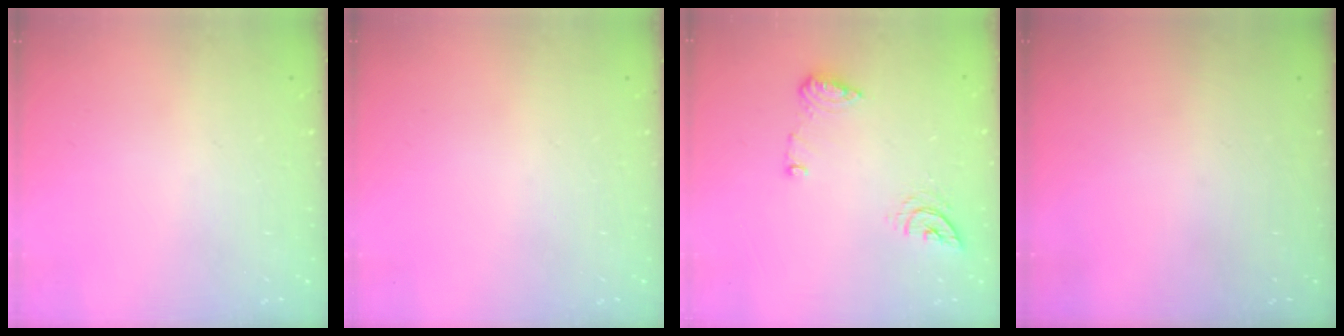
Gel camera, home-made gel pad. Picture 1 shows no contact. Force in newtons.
{"total": 0.0}
{"total": 8.9, "press": 8.9, "slide": 0.5}
{"total": 0.0}